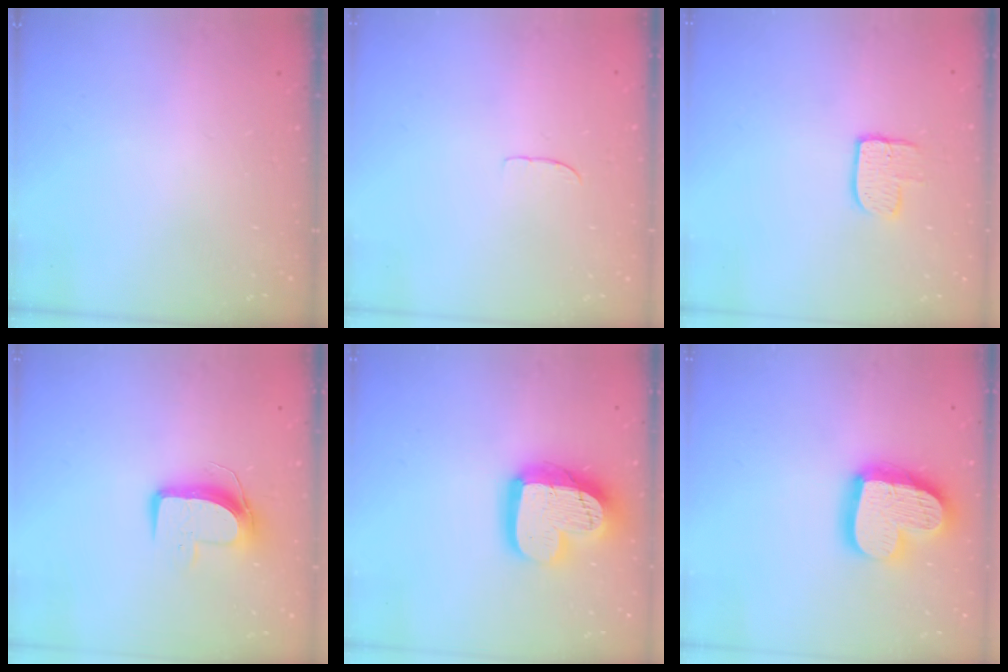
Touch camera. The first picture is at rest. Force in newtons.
{"total": 3.1, "press": 3.1, "slide": 0.2}
{"total": 7.4, "press": 7.4, "slide": 0.2}
{"total": 9.7, "press": 9.7, "slide": 0.6}
{"total": 18.7, "press": 18.6, "slide": 1.5}
{"total": 20.5, "press": 20.4, "slide": 1.5}